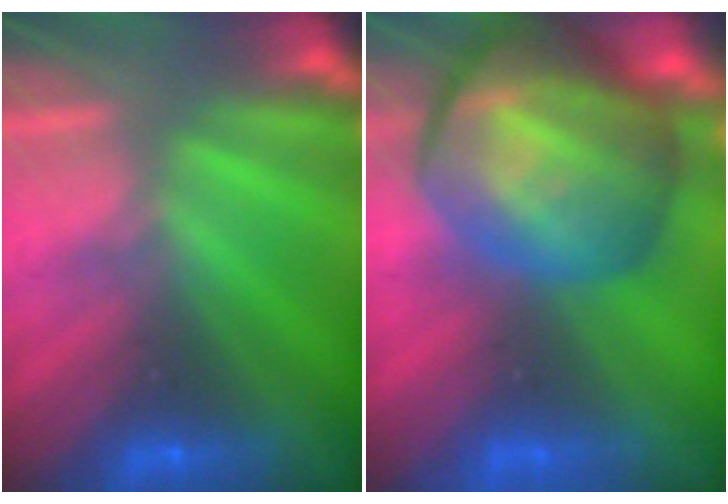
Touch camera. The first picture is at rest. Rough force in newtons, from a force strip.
{"total": 9.8}